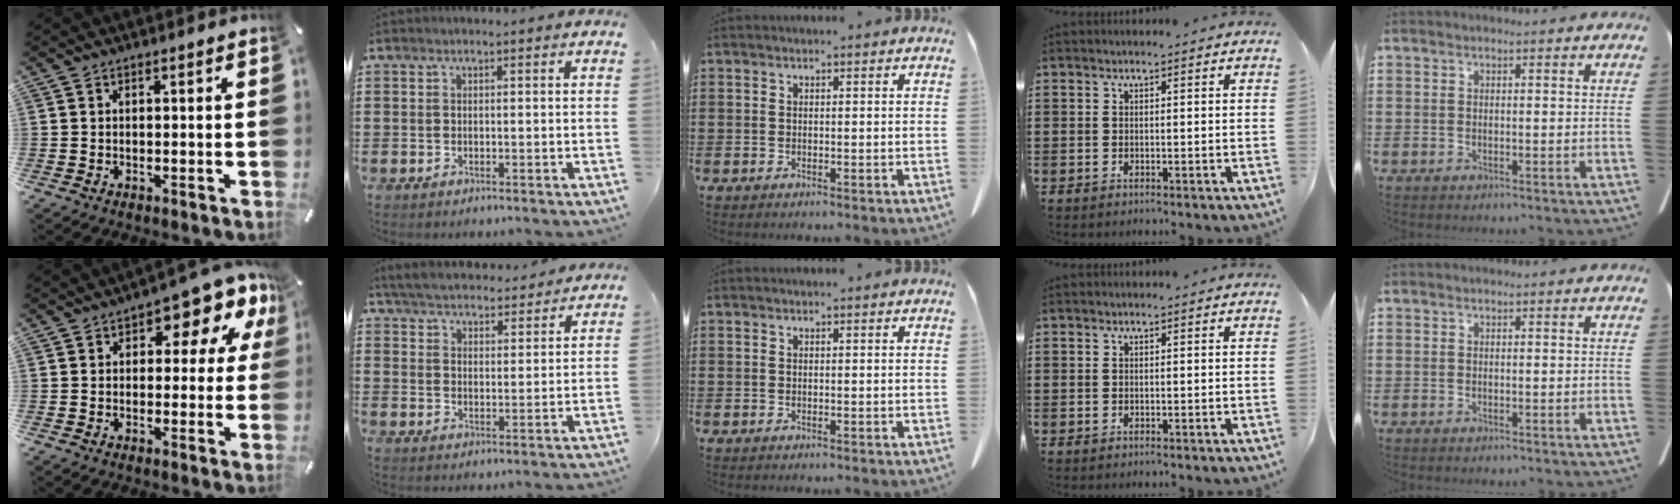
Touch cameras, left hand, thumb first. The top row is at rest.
{"thumb": {"total": 10.8, "force": [5.8, 5.1, 7.5], "torque": [-0.085, -0.047, 0.095]}, "index": {"total": 5.0, "force": [4.8, 0.7, 1.0], "torque": [-0.040, -0.022, 0.086]}}